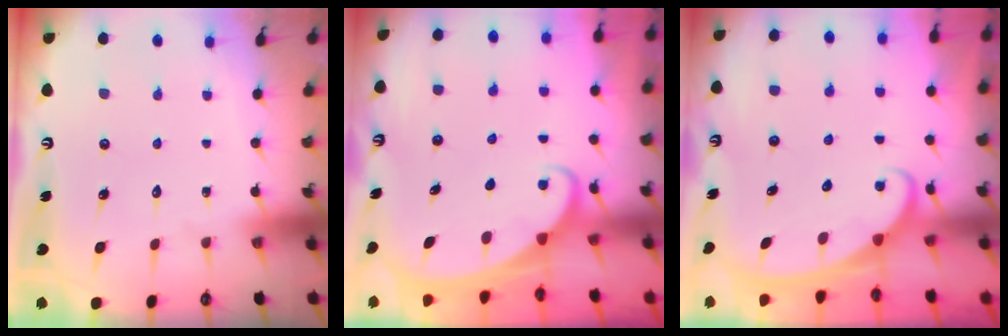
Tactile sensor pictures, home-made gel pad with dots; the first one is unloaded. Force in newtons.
{"total": 2.0, "press": 2.0, "slide": 0.2}
{"total": 2.5, "press": 2.5, "slide": 0.4}